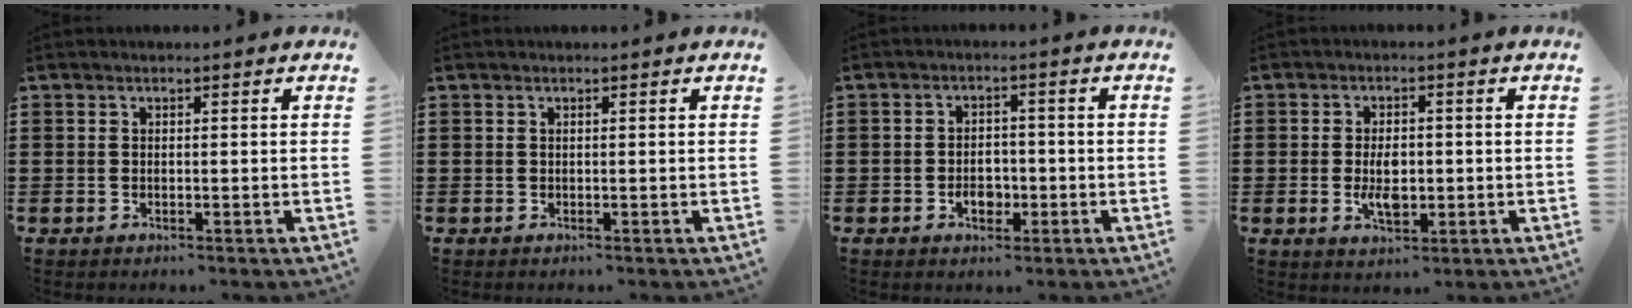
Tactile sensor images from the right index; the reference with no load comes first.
{"total": 0.0}
{"total": 3.7, "force": [-1.3, 2.5, 2.5], "torque": [-0.038, 0.002, -0.025]}
{"total": 5.3, "force": [-0.6, 2.8, 4.5], "torque": [-0.086, -0.001, -0.015]}